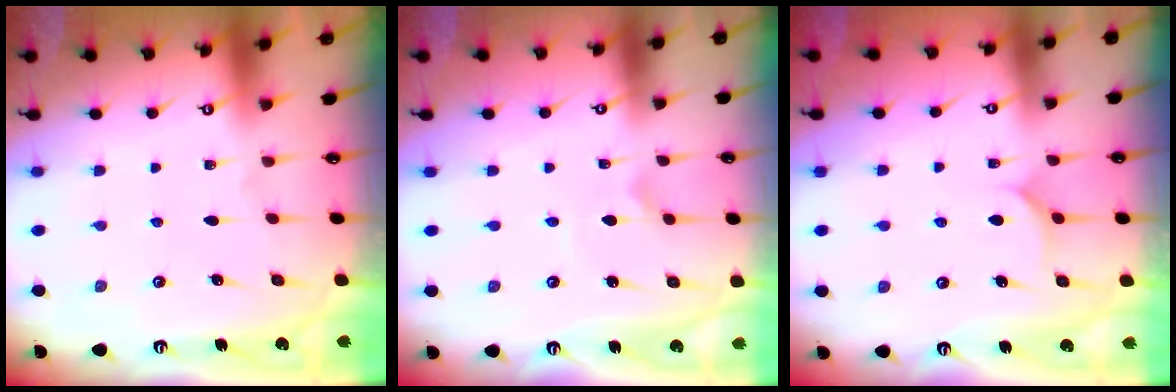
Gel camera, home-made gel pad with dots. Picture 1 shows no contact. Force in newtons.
{"total": 1.7, "press": 1.6, "slide": 0.1}
{"total": 5.9, "press": 5.8, "slide": 0.6}